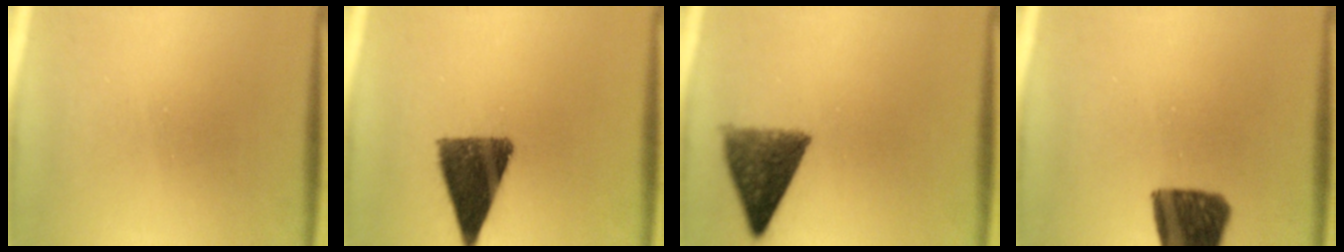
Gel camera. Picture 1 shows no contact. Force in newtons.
{"total": 11.4}
{"total": 8.6}
{"total": 11.8}